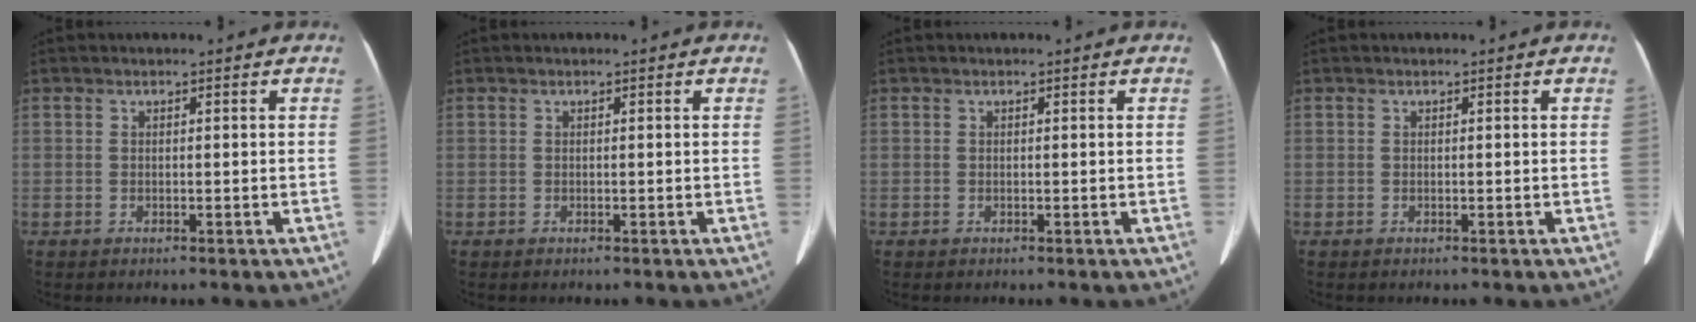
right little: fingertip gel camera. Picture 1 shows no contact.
{"total": 0.0}
{"total": 0.0}
{"total": 0.0}